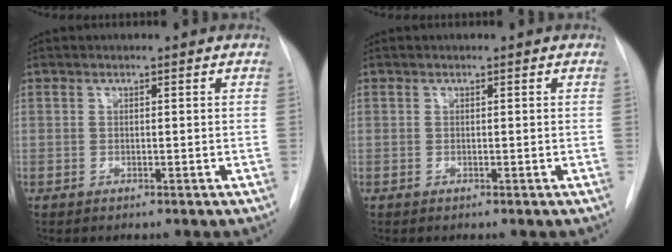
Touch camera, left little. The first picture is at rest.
{"total": 0.0}